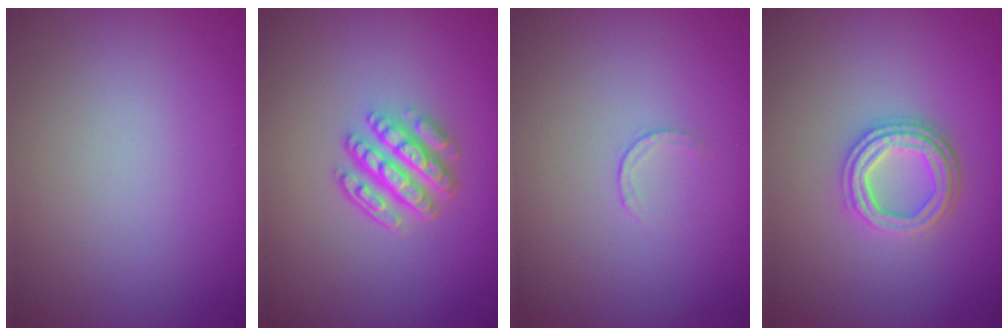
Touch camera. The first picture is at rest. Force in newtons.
{"total": 4.8, "press": 3.5, "slide": 3.3}
{"total": 0.6, "press": 0.4, "slide": 0.4}
{"total": 4.0, "press": 3.1, "slide": 2.5}